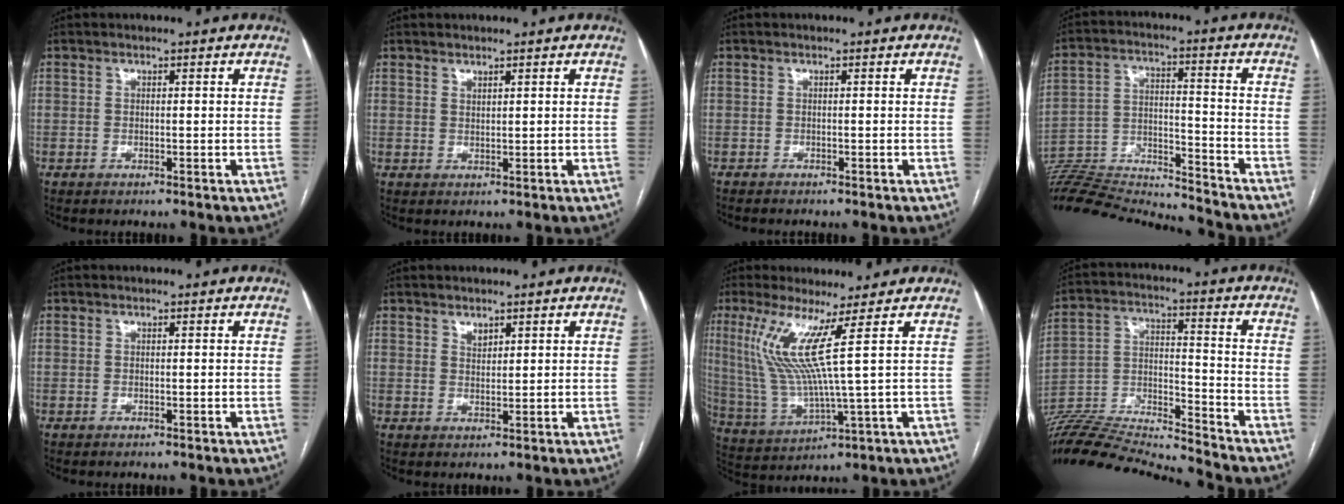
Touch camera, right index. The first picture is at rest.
{"total": 0.8, "force": [0.8, 0.1, 0.3], "torque": [-0.005, -0.006, 0.015]}
{"total": 1.6, "force": [-1.5, 0.2, 0.7], "torque": [-0.012, -0.004, -0.017]}
{"total": 22.0, "force": [-21.2, 0.4, 5.8], "torque": [-0.139, -0.003, -0.339]}
{"total": 0.0}
{"total": 1.6, "force": [1.2, 0.8, 0.7], "torque": [-0.012, -0.001, 0.023]}
{"total": 9.9, "force": [3.8, -1.5, 9.0], "torque": [-0.200, -0.011, 0.084]}
{"total": 19.5, "force": [-18.7, -1.4, 5.5], "torque": [-0.116, 0.004, -0.322]}